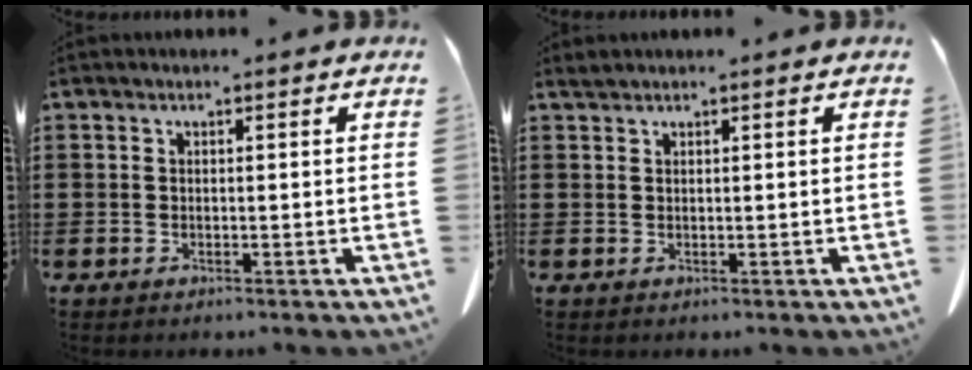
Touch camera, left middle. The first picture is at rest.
{"total": 0.6, "force": [0.6, 0.1, 0.2], "torque": [-0.007, 0.000, 0.012]}